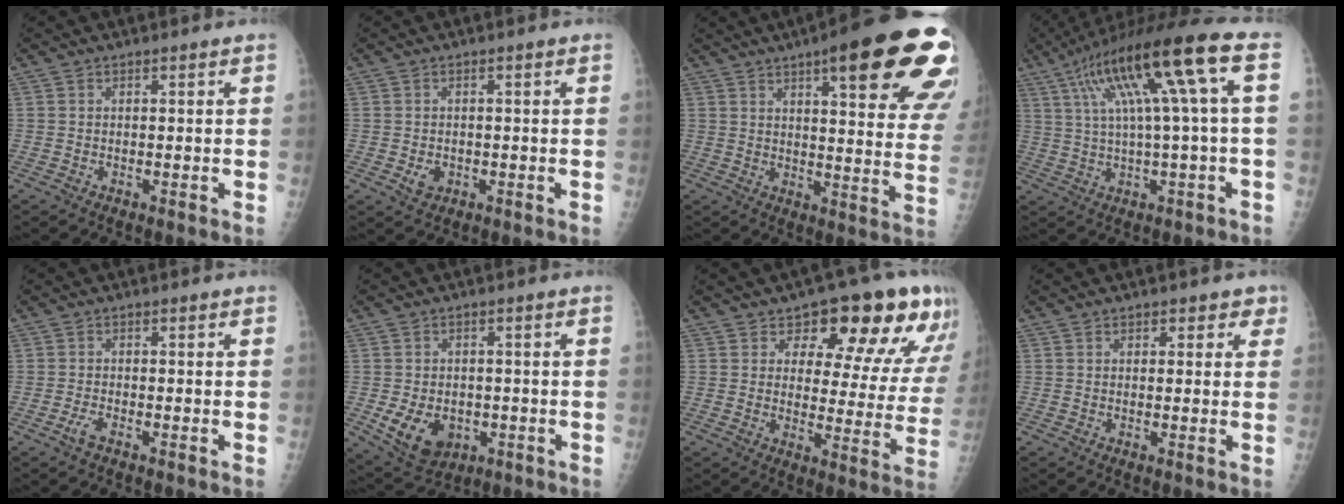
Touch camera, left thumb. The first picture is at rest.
{"total": 2.5, "force": [-0.7, 2.0, 1.3], "torque": [-0.015, 0.001, -0.006]}
{"total": 26.7, "force": [14.3, 6.4, 21.6], "torque": [-0.209, -0.030, 0.181]}
{"total": 17.2, "force": [4.6, 2.1, 16.5], "torque": [-0.295, 0.037, 0.075]}
{"total": 1.8, "force": [-1.2, 0.5, 1.2], "torque": [-0.032, 0.003, -0.025]}
{"total": 9.2, "force": [-2.4, 6.9, 5.7], "torque": [-0.082, 0.003, -0.022]}
{"total": 17.5, "force": [10.6, 8.7, 10.9], "torque": [-0.082, -0.050, 0.125]}
{"total": 3.2, "force": [1.6, 2.3, 1.6], "torque": [0.015, -0.003, 0.014]}